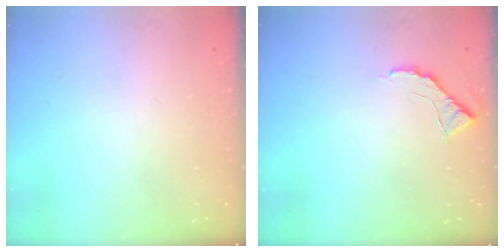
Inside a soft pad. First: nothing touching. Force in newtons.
{"total": 6.7, "press": 6.7, "slide": 0.6}